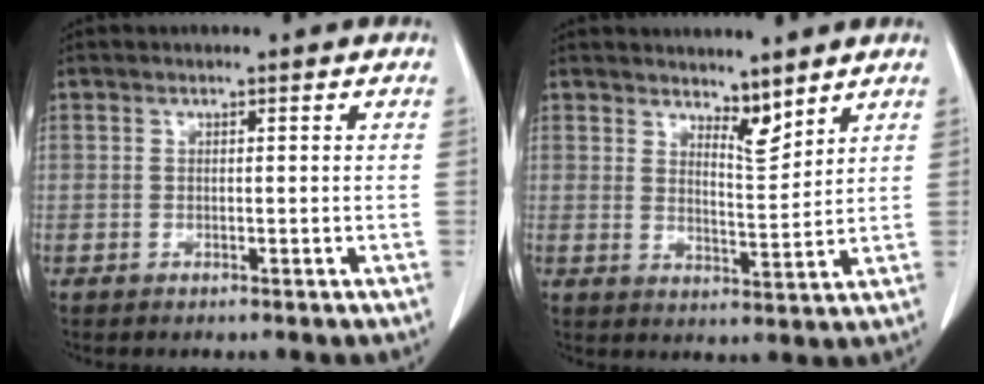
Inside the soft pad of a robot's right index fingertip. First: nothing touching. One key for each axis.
{"total": 4.3, "fx": 3.7, "fy": 1.1, "fz": 2.0, "tx": -0.034, "ty": -0.012, "tz": 0.067}